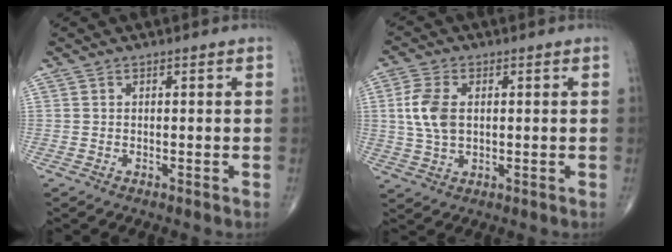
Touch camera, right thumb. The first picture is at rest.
{"total": 7.5, "force": [1.0, 4.5, 5.9], "torque": [-0.125, 0.003, 0.020]}